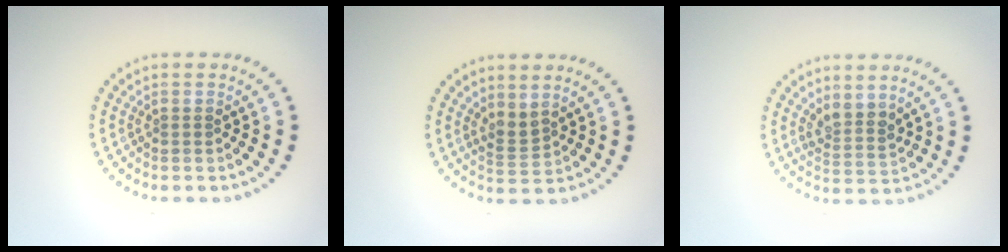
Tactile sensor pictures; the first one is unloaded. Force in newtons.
{"total": 1.8, "press": 1.3, "slide": 1.2}
{"total": 2.4, "press": 1.9, "slide": 1.5}